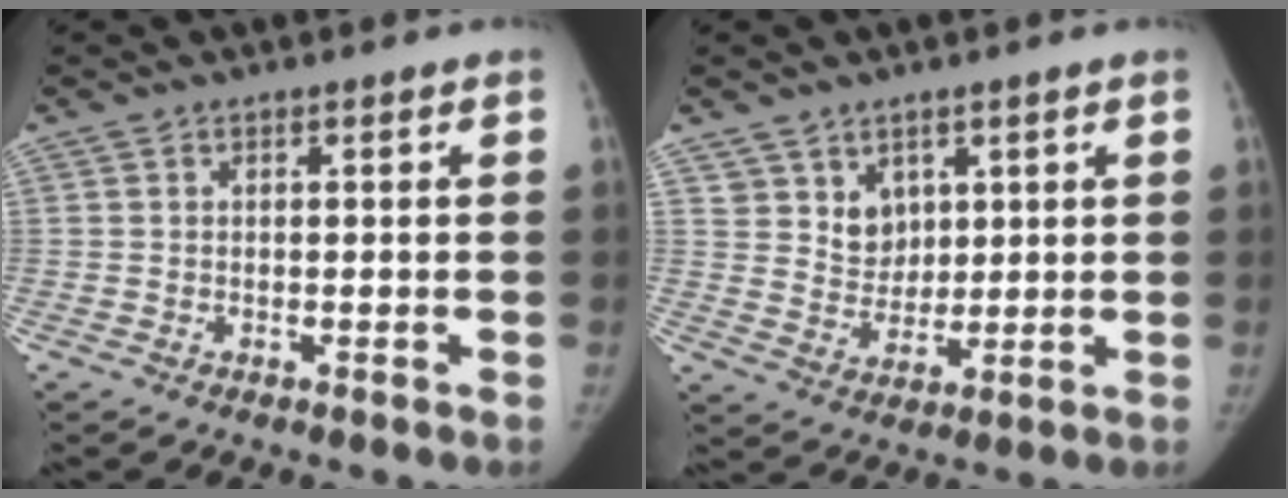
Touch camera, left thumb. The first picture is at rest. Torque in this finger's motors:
{"motor_torque": [-0.02, 0.02, 0.26, -0.22, 0.01]}